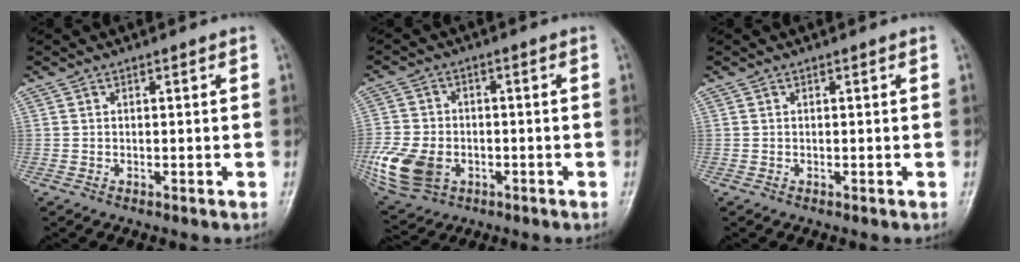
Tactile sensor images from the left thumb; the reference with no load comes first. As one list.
[{"total": 12.7, "force": [-3.7, 9.2, 7.9], "torque": [-0.168, 0.000, -0.064]}, {"total": 0.0}]